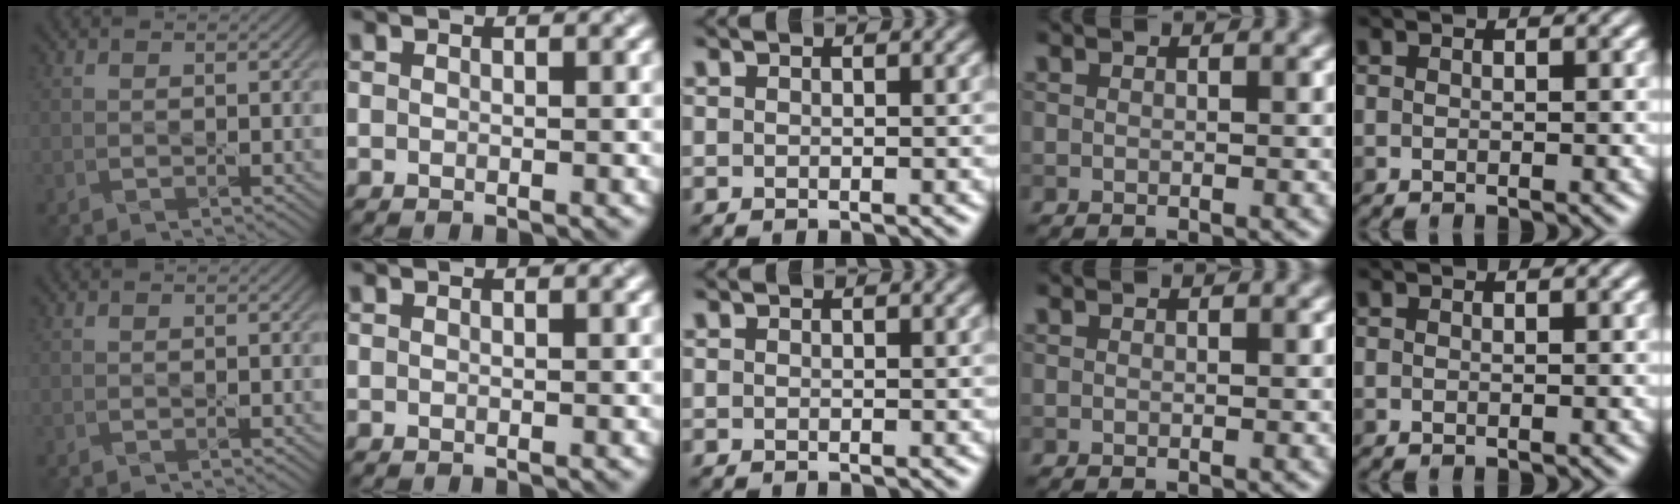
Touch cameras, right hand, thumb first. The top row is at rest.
{}